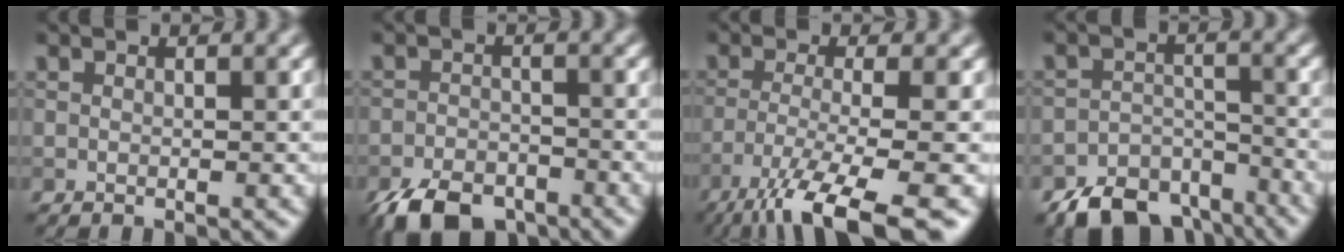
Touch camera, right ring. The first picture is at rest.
{"total": 5.9, "force": [-4.3, 2.8, 2.8], "torque": [-0.045, -0.008, -0.080]}
{"total": 9.8, "force": [-6.3, 2.1, 7.3], "torque": [-0.115, -0.010, -0.118]}
{"total": 6.3, "force": [-4.9, 3.4, 2.2], "torque": [-0.027, -0.015, -0.078]}